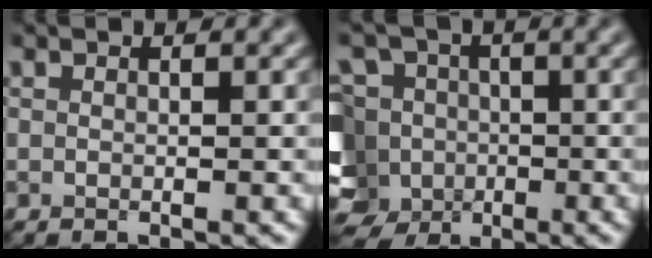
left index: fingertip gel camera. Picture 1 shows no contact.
{"total": 10.6, "force": [-3.7, 8.8, 4.6], "torque": [-0.105, 0.014, -0.094]}